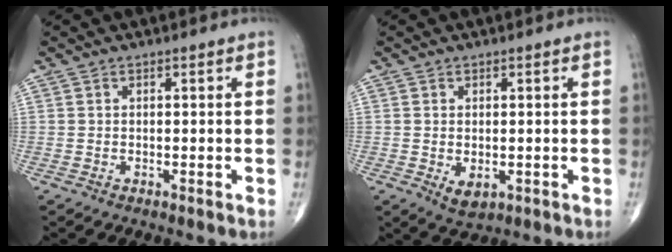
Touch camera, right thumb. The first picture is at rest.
{"total": 3.3, "force": [-0.6, 2.0, 2.6], "torque": [-0.034, -0.005, 0.002]}